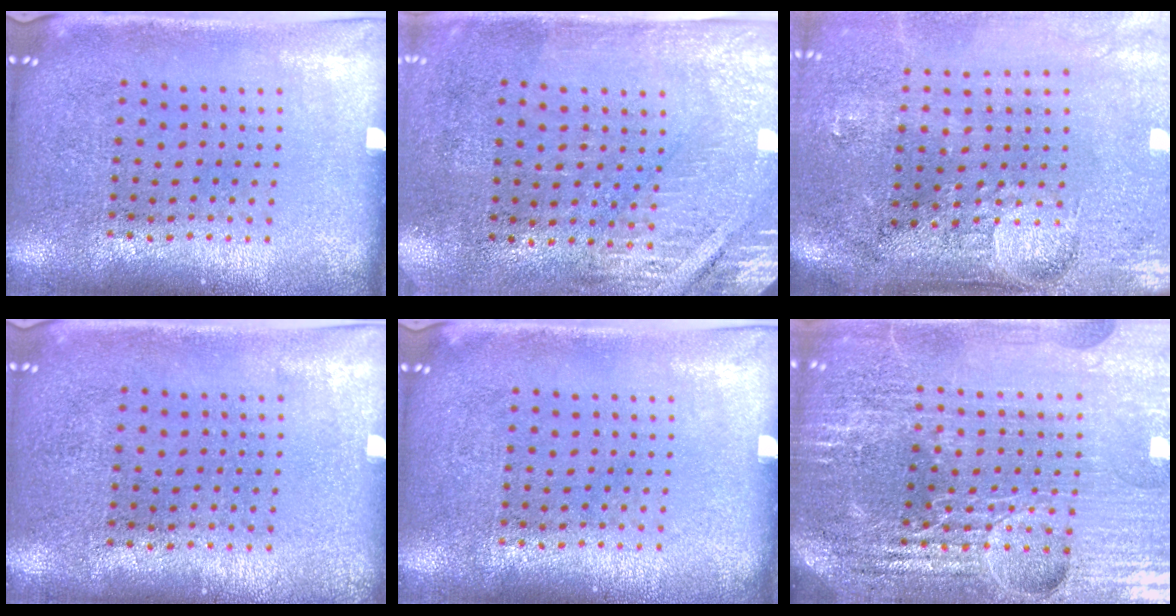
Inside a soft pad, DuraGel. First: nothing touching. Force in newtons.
{"total": 2.9, "press": 2.5, "slide": 1.4}
{"total": 4.5, "press": 3.8, "slide": 2.4}
{"total": 0.0}
{"total": 0.0}
{"total": 6.1, "press": 5.4, "slide": 2.8}